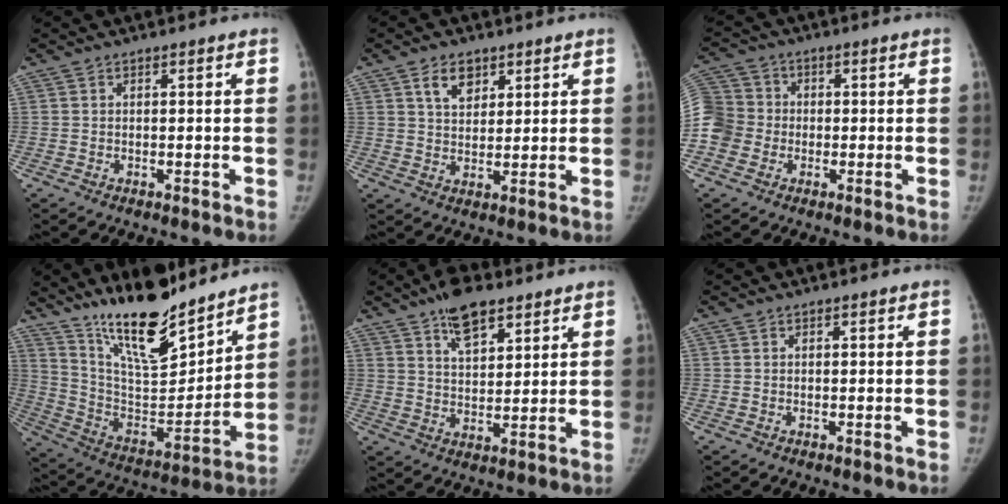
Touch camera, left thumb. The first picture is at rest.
{"total": 5.4, "force": [3.1, 3.4, 2.9], "torque": [-0.024, -0.020, 0.055]}
{"total": 11.5, "force": [-2.0, 10.5, 4.2], "torque": [-0.091, 0.033, -0.040]}
{"total": 21.0, "force": [16.8, 5.8, 11.1], "torque": [-0.144, -0.108, 0.293]}
{"total": 9.6, "force": [6.3, 4.3, 5.8], "torque": [-0.070, -0.032, 0.107]}
{"total": 0.0}